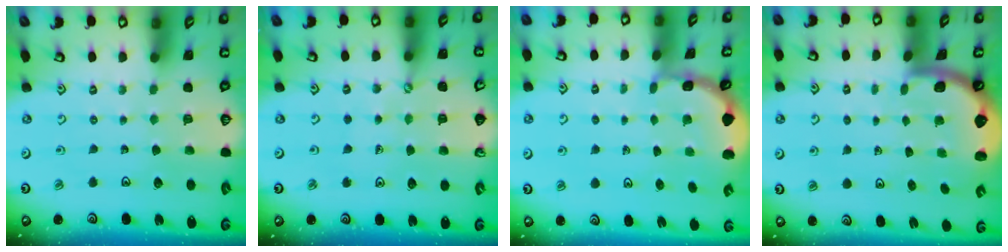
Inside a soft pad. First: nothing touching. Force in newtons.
{"total": 1.1, "press": 1.1, "slide": 0.1}
{"total": 2.0, "press": 2.0, "slide": 0.2}
{"total": 1.2, "press": 1.2, "slide": 0.1}